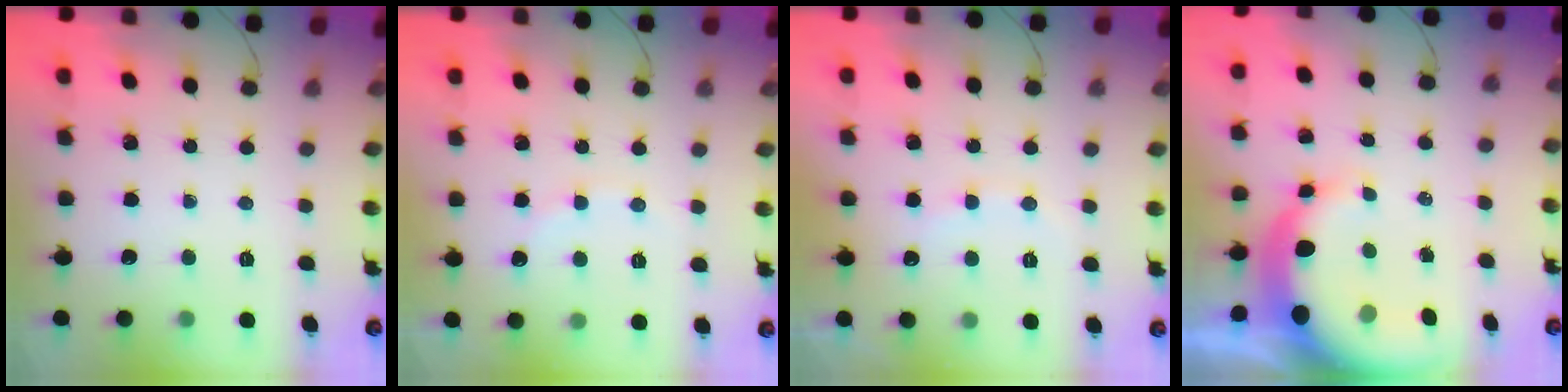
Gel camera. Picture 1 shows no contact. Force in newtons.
{"total": 3.9, "press": 3.7, "slide": 1.1}
{"total": 7.2, "press": 7.1, "slide": 1.4}
{"total": 12.5, "press": 12.3, "slide": 2.5}